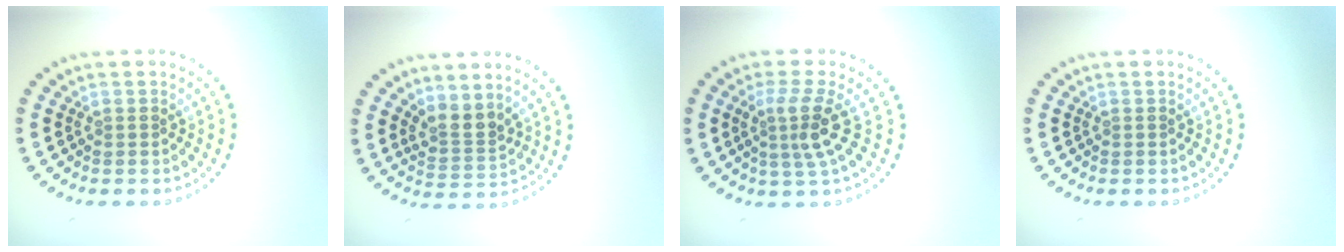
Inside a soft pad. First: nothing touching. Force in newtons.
{"total": 2.5, "press": 1.8, "slide": 1.8}
{"total": 3.3, "press": 2.3, "slide": 2.3}
{"total": 0.0}